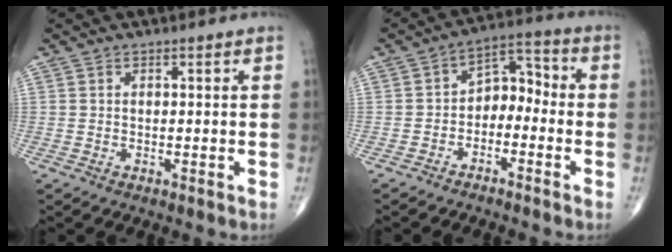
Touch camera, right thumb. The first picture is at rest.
{"total": 7.2, "force": [-2.5, 4.9, 4.6], "torque": [-0.044, 0.050, -0.054]}